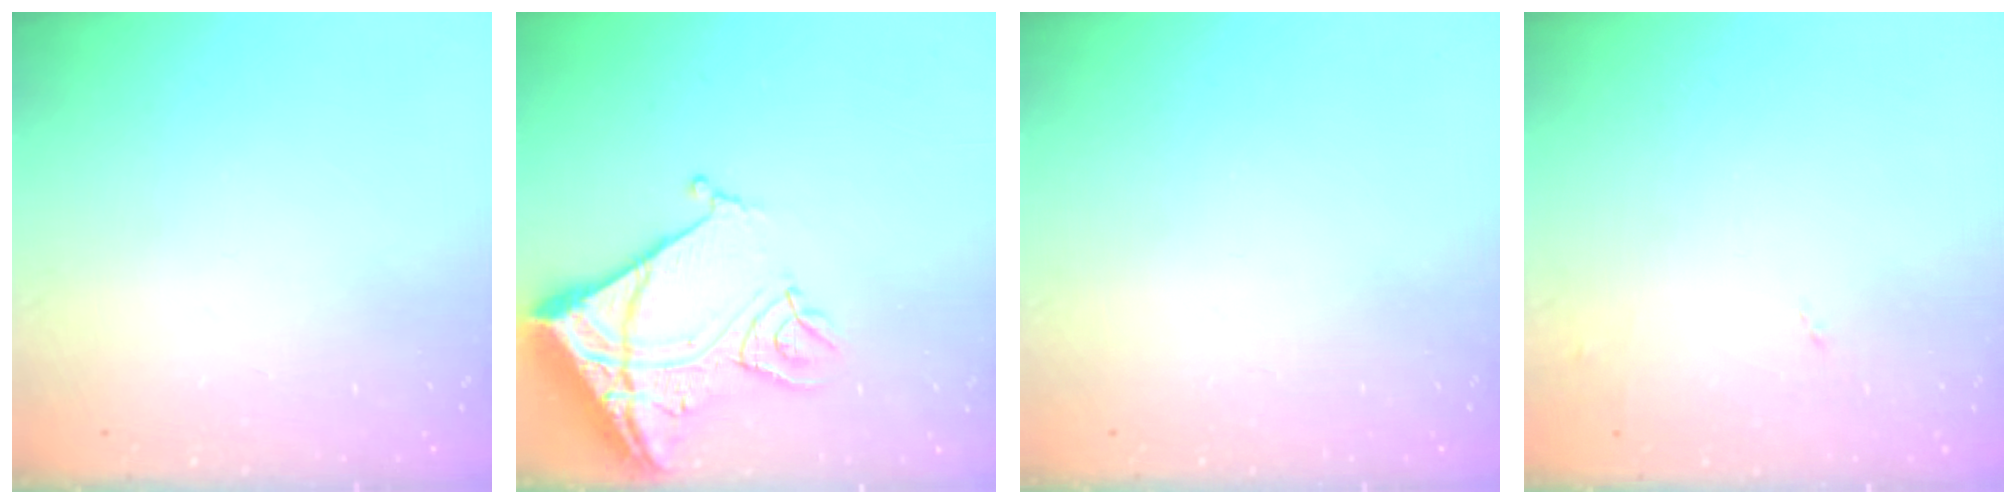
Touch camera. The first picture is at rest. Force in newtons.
{"total": 14.7, "press": 14.6, "slide": 1.6}
{"total": 0.0}
{"total": 4.6, "press": 4.6, "slide": 0.6}